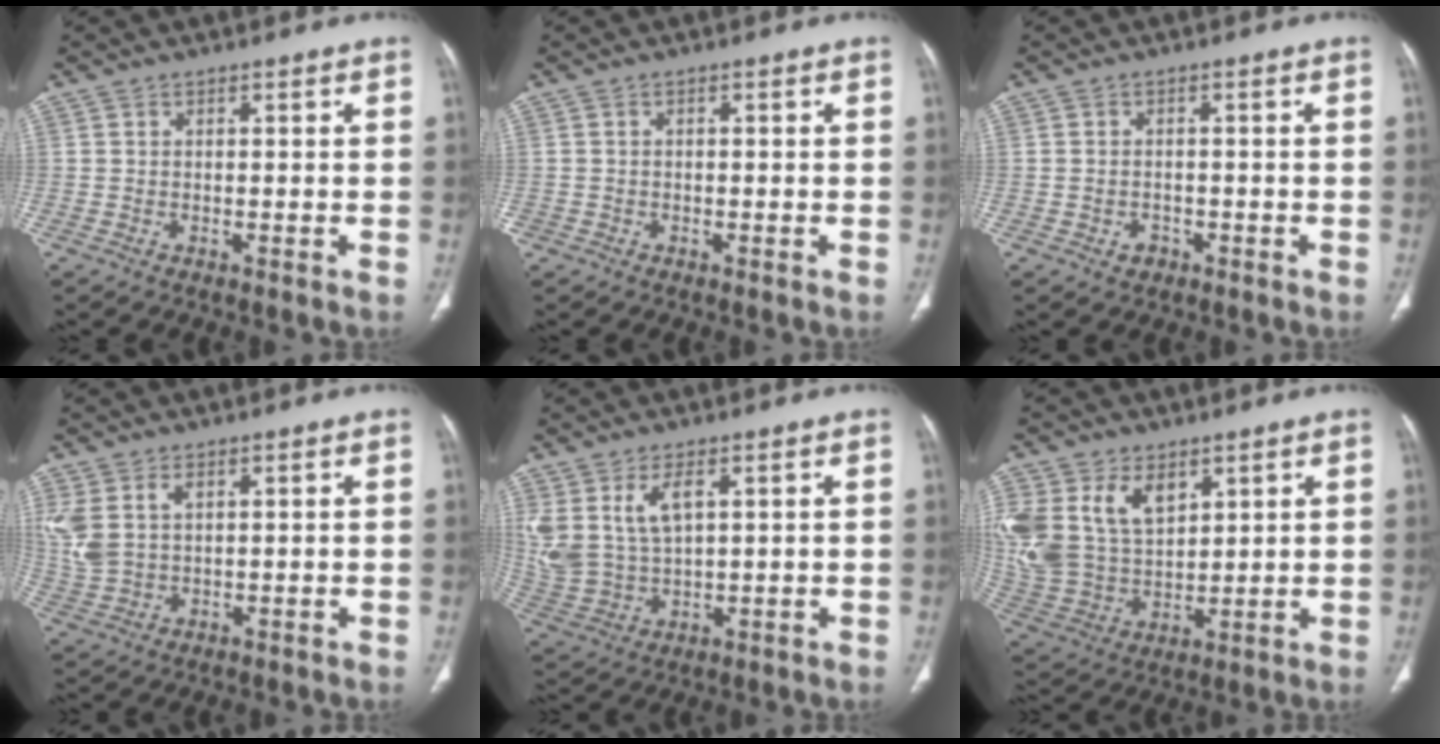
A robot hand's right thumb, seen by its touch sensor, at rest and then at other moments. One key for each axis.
{"total": 0.9, "fx": -0.3, "fy": 0.8, "fz": 0.1, "tx": 0.004, "ty": 0.005, "tz": -0.006}
{"total": 2.0, "fx": -0.9, "fy": 1.6, "fz": 0.7, "tx": -0.007, "ty": 0.009, "tz": -0.008}
{"total": 7.6, "fx": 2.6, "fy": 4.7, "fz": 5.3, "tx": -0.130, "ty": 0.002, "tz": 0.065}
{"total": 10.5, "fx": 4.0, "fy": 5.8, "fz": 7.8, "tx": -0.165, "ty": -0.012, "tz": 0.097}
{"total": 19.1, "fx": 7.7, "fy": 13.0, "fz": 11.7, "tx": -0.249, "ty": -0.009, "tz": 0.167}